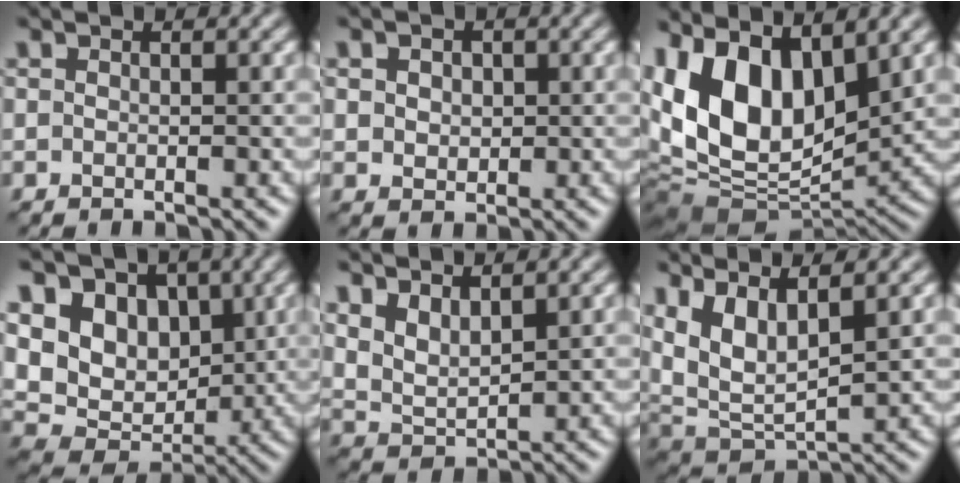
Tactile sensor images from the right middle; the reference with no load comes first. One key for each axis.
{"total": 2.9, "fx": 1.1, "fy": 2.2, "fz": 1.5, "tx": -0.031, "ty": 0.011, "tz": 0.010}
{"total": 13.6, "fx": 3.1, "fy": 7.3, "fz": 11.0, "tx": -0.221, "ty": -0.010, "tz": 0.055}
{"total": 10.1, "fx": 3.4, "fy": 7.6, "fz": 5.7, "tx": -0.109, "ty": 0.012, "tz": 0.052}
{"total": 3.5, "fx": 2.1, "fy": 1.6, "fz": 2.2, "tx": -0.054, "ty": -0.007, "tz": 0.049}
{"total": 7.8, "fx": 3.2, "fy": 3.7, "fz": 6.1, "tx": -0.134, "ty": -0.003, "tz": 0.065}